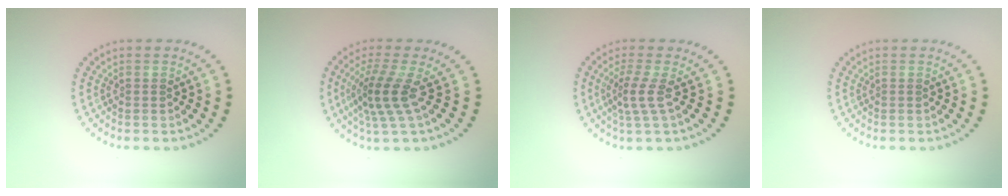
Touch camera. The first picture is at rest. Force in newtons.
{"total": 3.7, "press": 2.7, "slide": 2.6}
{"total": 2.4, "press": 1.5, "slide": 1.9}
{"total": 0.0}